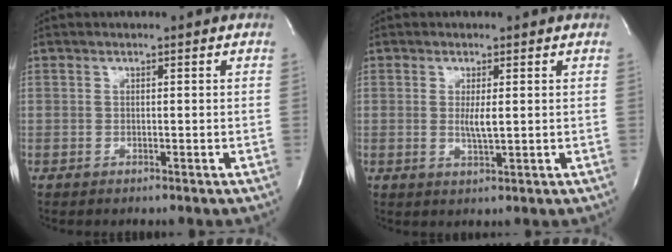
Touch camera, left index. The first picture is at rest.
{"total": 2.4, "force": [0.1, 0.2, 2.4], "torque": [-0.052, -0.009, 0.003]}